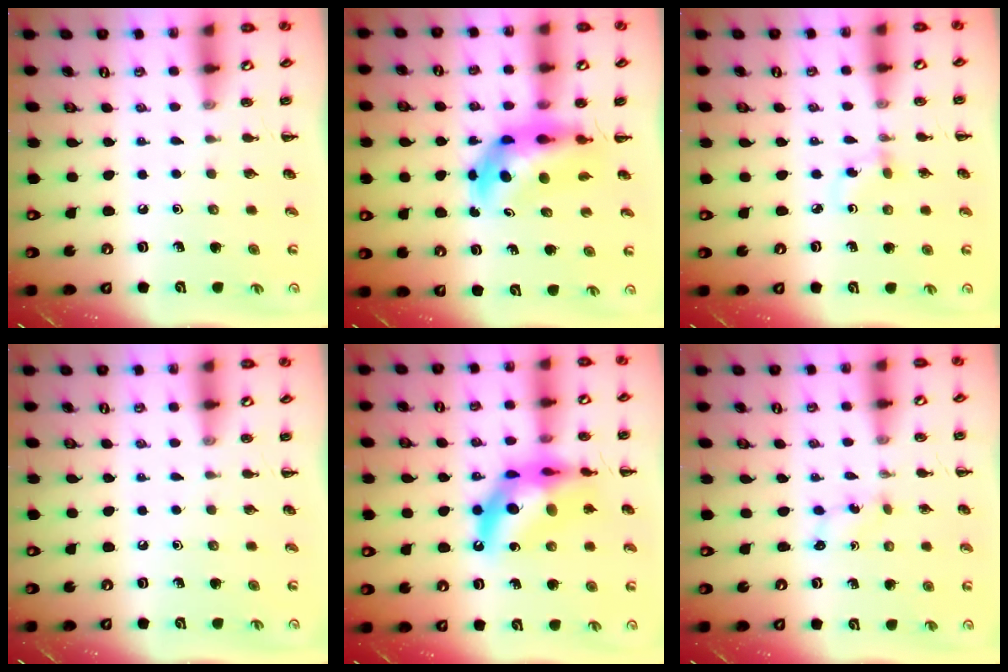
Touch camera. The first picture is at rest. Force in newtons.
{"total": 7.2, "press": 6.9, "slide": 2.1}
{"total": 2.8, "press": 2.5, "slide": 1.2}
{"total": 0.0}
{"total": 16.1, "press": 15.6, "slide": 4.1}
{"total": 1.3, "press": 1.2, "slide": 0.4}